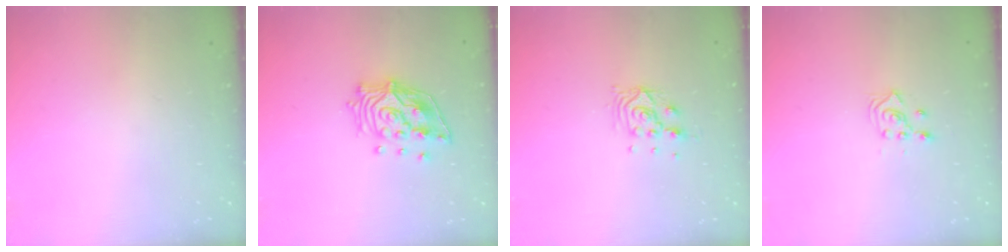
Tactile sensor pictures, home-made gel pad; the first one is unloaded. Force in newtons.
{"total": 14.9, "press": 14.8, "slide": 2.2}
{"total": 7.2, "press": 7.2, "slide": 0.6}
{"total": 3.1, "press": 3.0, "slide": 0.9}